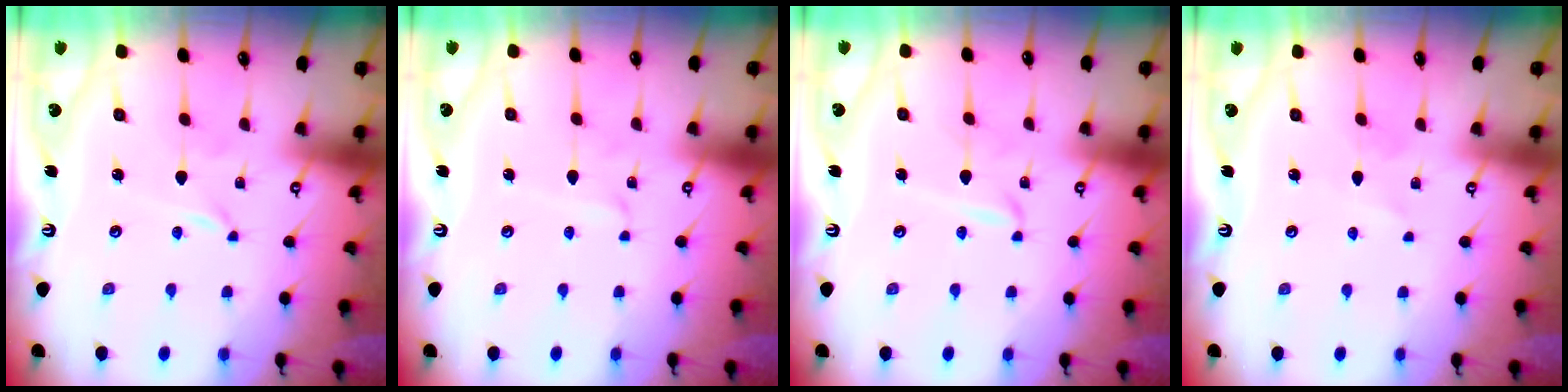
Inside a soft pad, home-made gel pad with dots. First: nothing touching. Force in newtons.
{"total": 1.8, "press": 1.8, "slide": 0.1}
{"total": 2.6, "press": 2.6, "slide": 0.2}
{"total": 1.5, "press": 1.4, "slide": 0.2}